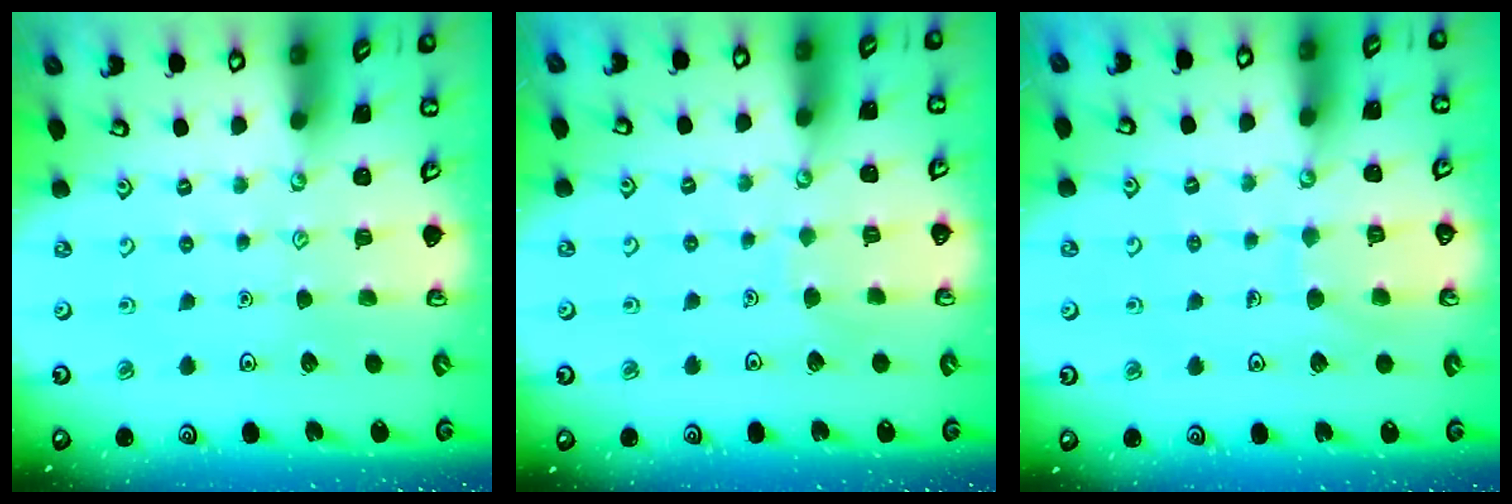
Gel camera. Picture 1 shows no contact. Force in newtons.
{"total": 3.1, "press": 3.1, "slide": 0.2}
{"total": 7.3, "press": 7.3, "slide": 0.7}